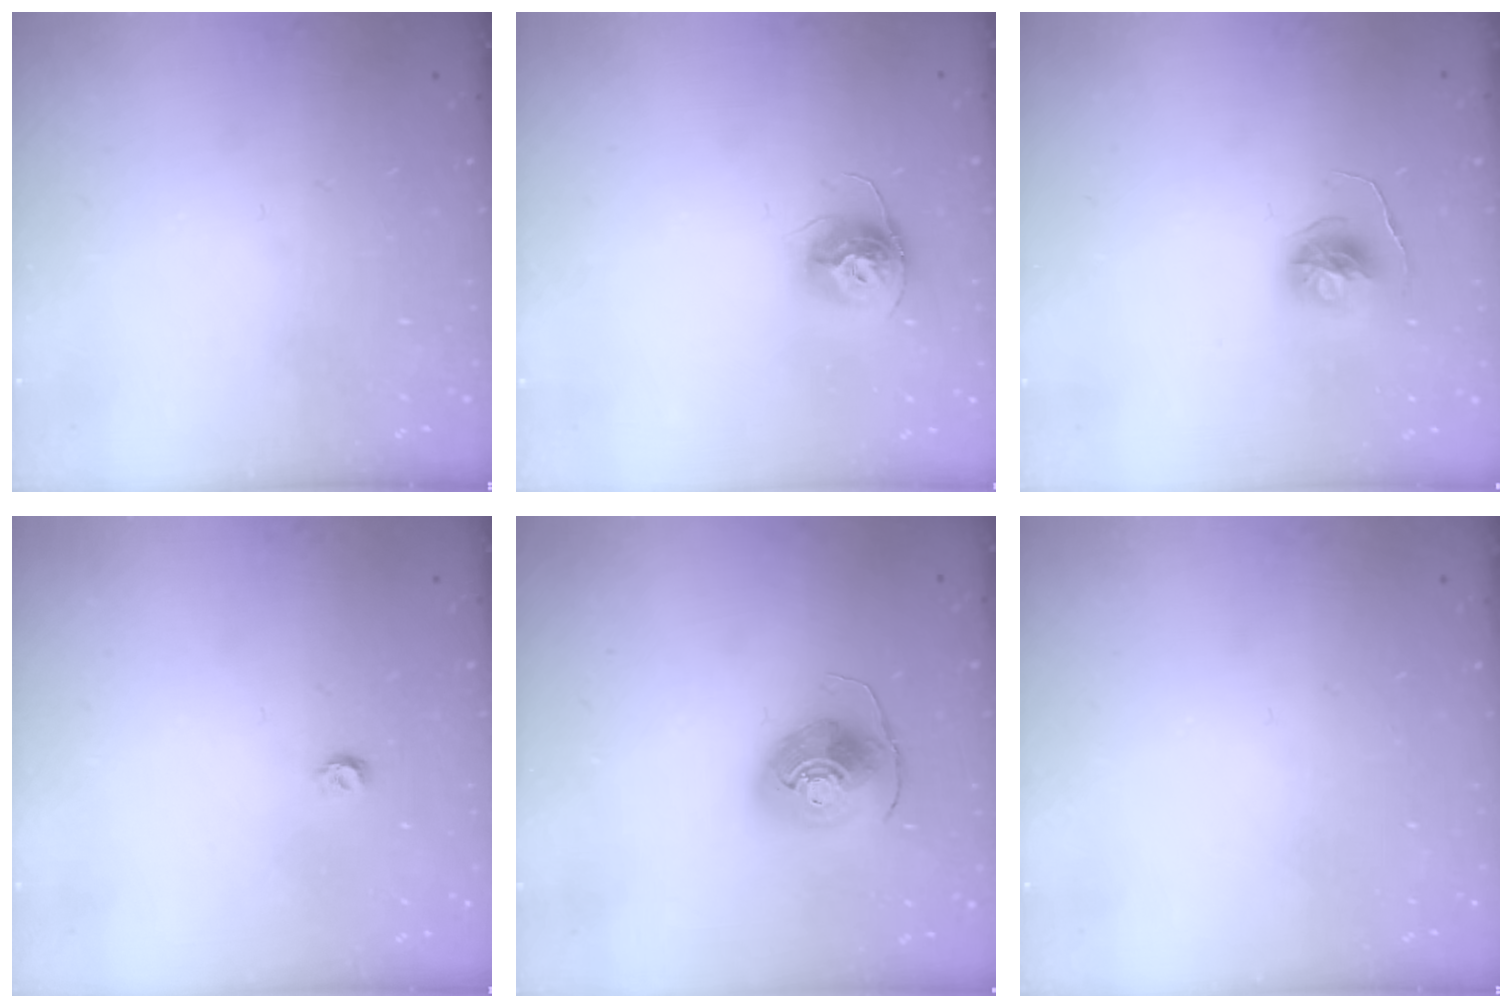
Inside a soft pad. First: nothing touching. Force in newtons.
{"total": 11.3, "press": 11.2, "slide": 0.8}
{"total": 6.4, "press": 6.4, "slide": 0.6}
{"total": 3.5, "press": 3.5, "slide": 0.3}
{"total": 8.3, "press": 8.3, "slide": 0.5}
{"total": 0.0}